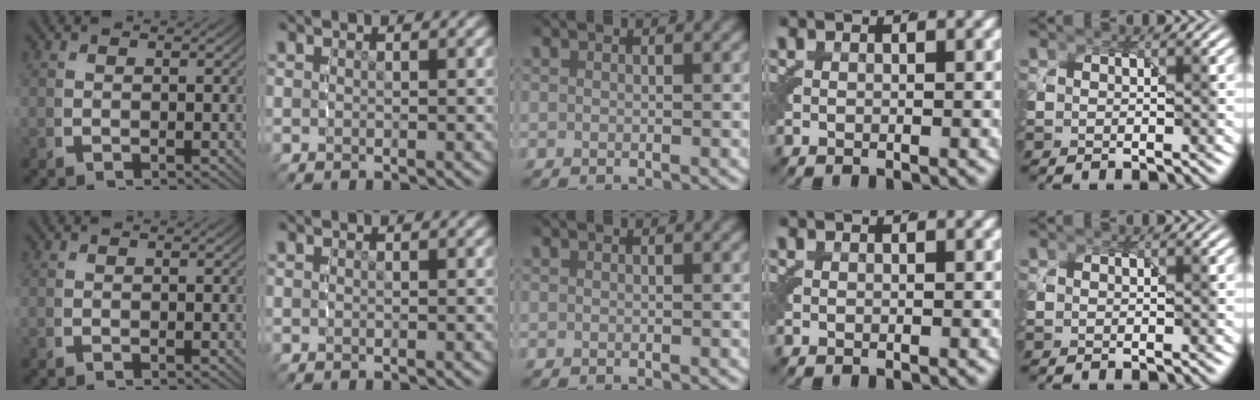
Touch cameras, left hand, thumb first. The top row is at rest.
{}